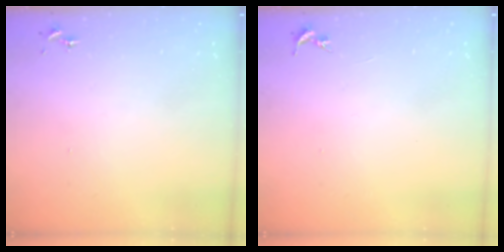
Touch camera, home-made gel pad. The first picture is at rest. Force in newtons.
{"total": 0.0}